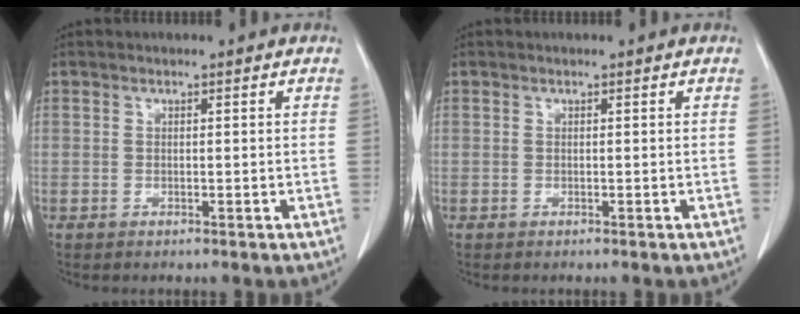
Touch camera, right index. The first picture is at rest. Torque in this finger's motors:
{"motor_torque": [0.00, 0.00, 0.00, 0.00]}